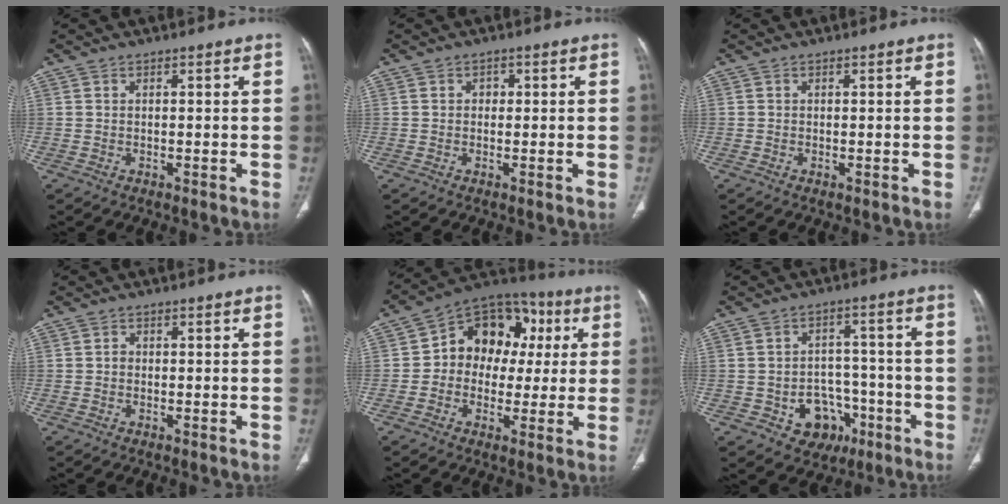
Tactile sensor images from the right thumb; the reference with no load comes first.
{"total": 1.3, "force": [0.1, 1.1, 0.6], "torque": [-0.001, 0.004, -0.002]}
{"total": 0.0}
{"total": 0.8, "force": [-0.2, 0.7, 0.4], "torque": [-0.002, 0.003, -0.006]}
{"total": 15.2, "force": [1.9, 12.1, 9.0], "torque": [-0.073, 0.033, 0.018]}
{"total": 10.0, "force": [-4.3, 8.0, 4.2], "torque": [-0.018, 0.041, -0.052]}